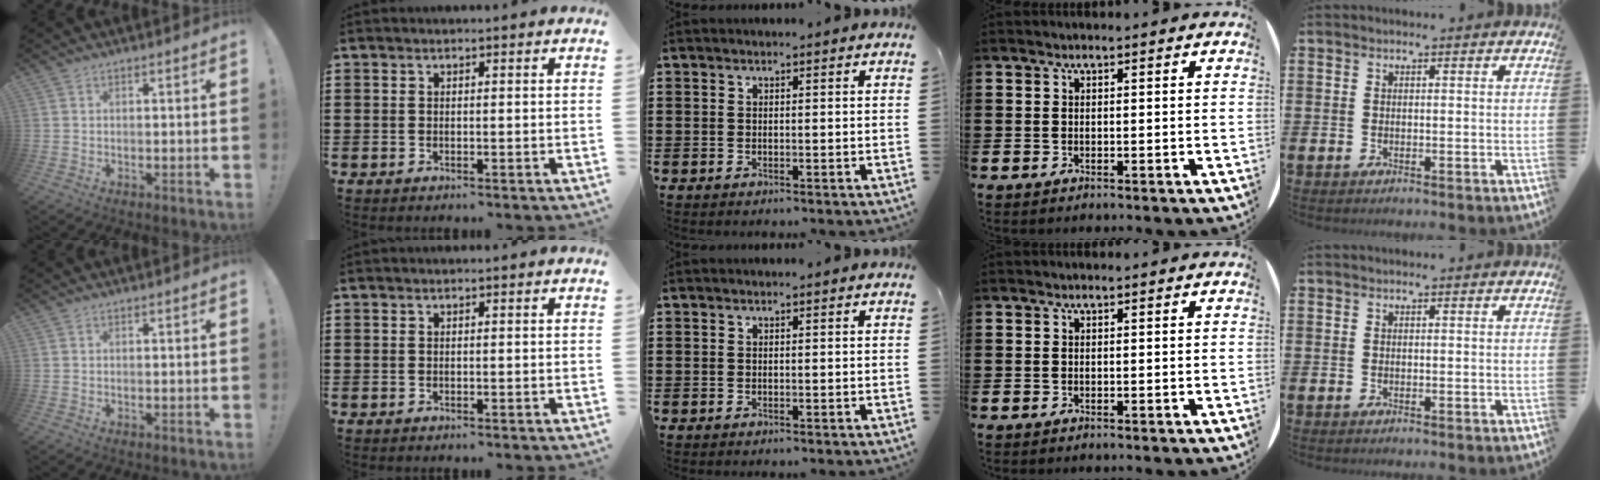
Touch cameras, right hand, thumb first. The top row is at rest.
{}